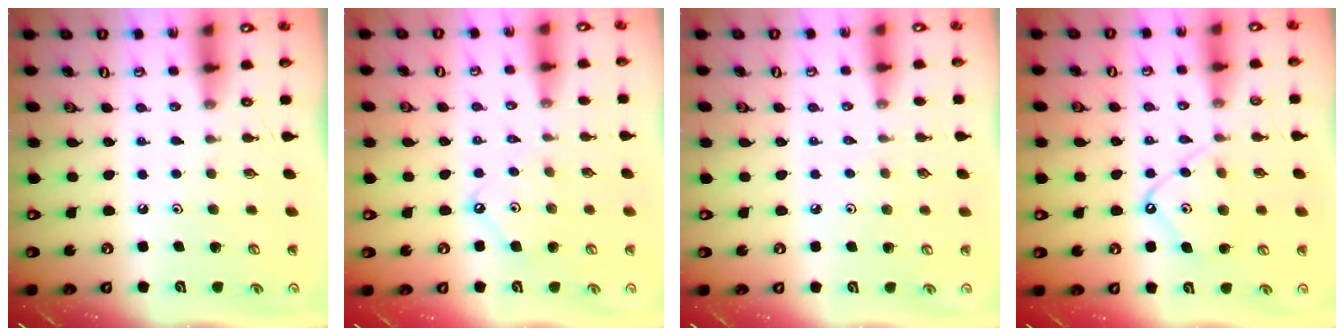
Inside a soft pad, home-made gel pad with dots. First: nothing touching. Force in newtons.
{"total": 5.5, "press": 5.4, "slide": 0.7}
{"total": 1.7, "press": 1.6, "slide": 0.4}
{"total": 11.0, "press": 10.9, "slide": 1.0}